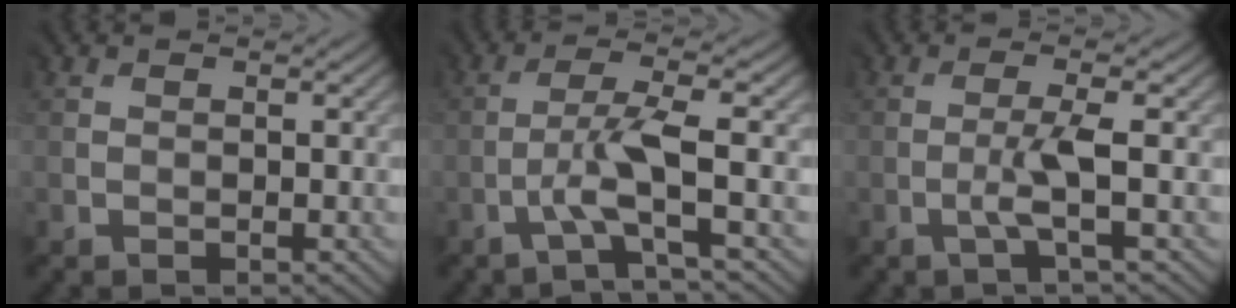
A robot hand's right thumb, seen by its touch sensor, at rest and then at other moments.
{"total": 3.1, "force": [-1.7, -0.5, 2.6], "torque": [-0.053, 0.014, -0.043]}
{"total": 2.0, "force": [-0.9, -0.6, 1.7], "torque": [-0.037, 0.008, -0.026]}